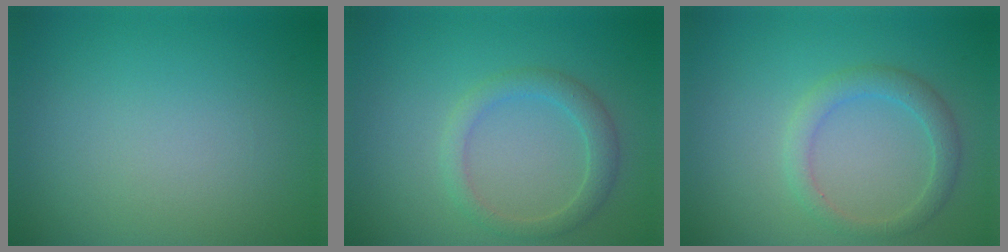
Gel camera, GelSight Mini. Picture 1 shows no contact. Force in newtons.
{"total": 2.3, "press": 2.3, "slide": 0.0}
{"total": 2.2, "press": 2.2, "slide": 0.1}